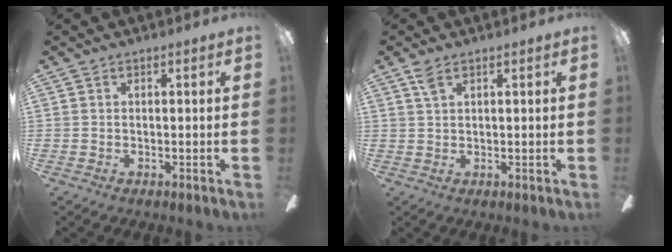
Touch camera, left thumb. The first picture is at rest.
{"total": 2.6, "force": [1.7, 0.9, 1.7], "torque": [-0.039, 0.002, 0.031]}